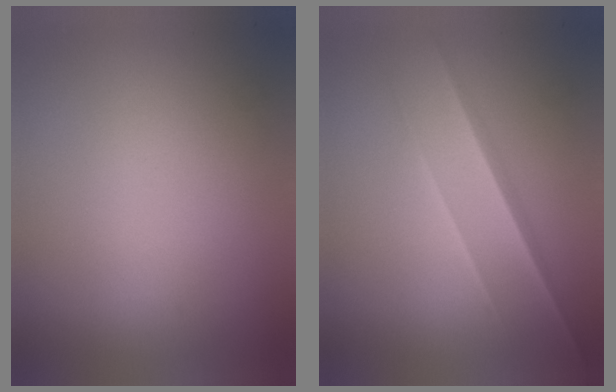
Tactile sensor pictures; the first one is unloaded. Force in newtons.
{"total": 1.5}